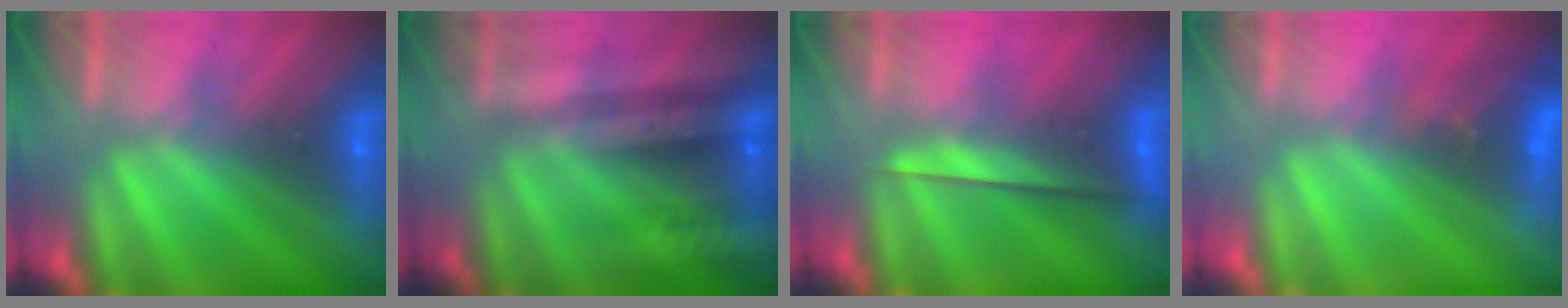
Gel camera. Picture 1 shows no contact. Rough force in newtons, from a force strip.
{"total": 2.6}
{"total": 2.2}
{"total": 2.7}